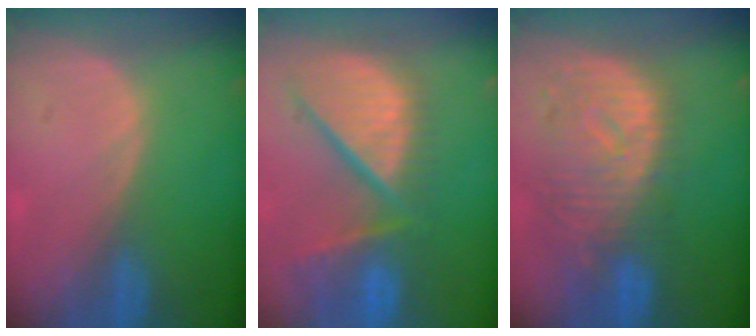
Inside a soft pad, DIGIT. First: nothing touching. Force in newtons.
{"total": 13.1, "press": 11.0, "slide": 7.2}
{"total": 10.8, "press": 9.6, "slide": 5.0}